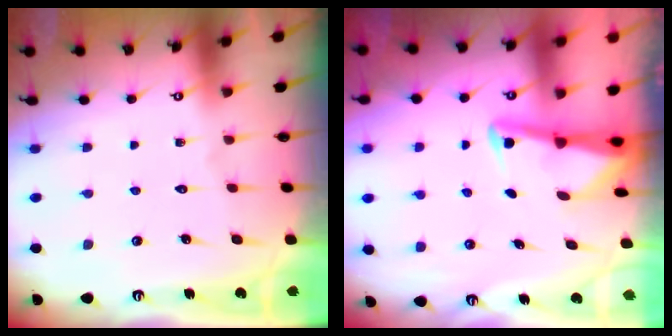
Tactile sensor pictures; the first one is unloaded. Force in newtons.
{"total": 3.2, "press": 3.2, "slide": 0.3}